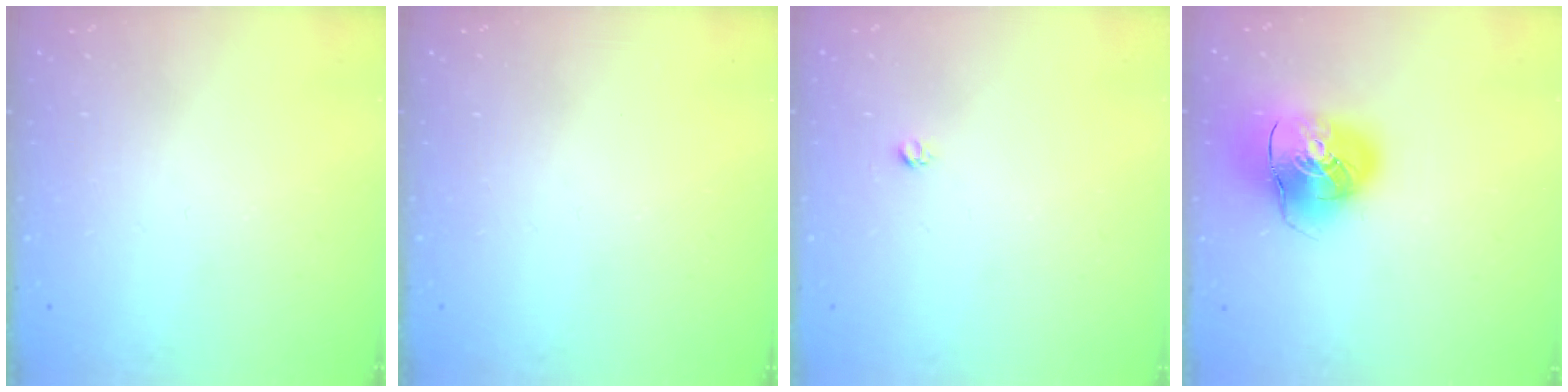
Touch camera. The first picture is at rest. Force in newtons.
{"total": 0.0}
{"total": 2.7, "press": 2.7, "slide": 0.3}
{"total": 14.3, "press": 14.1, "slide": 2.3}